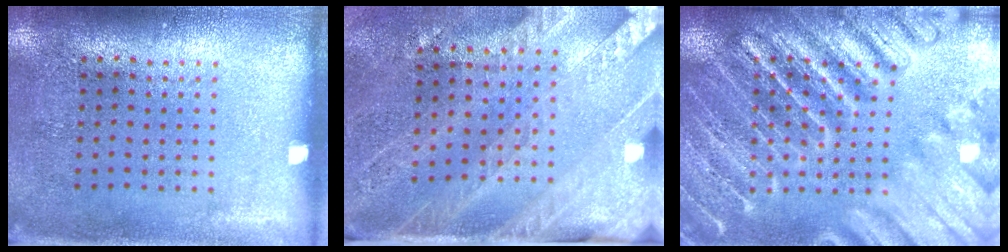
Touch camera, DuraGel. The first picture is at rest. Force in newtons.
{"total": 3.5, "press": 3.0, "slide": 1.8}
{"total": 6.2, "press": 6.2, "slide": 0.7}